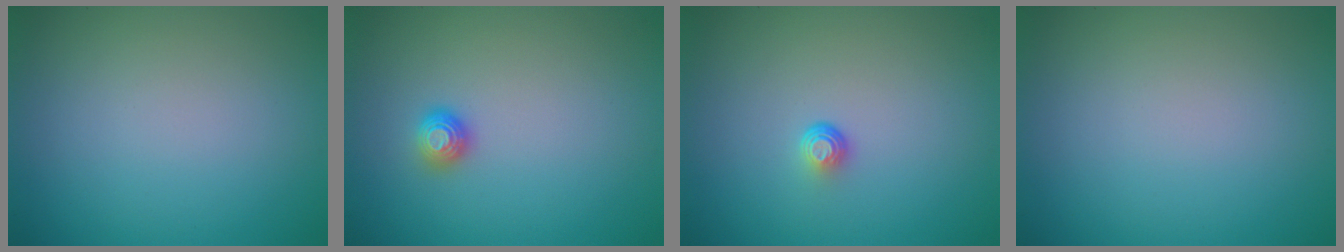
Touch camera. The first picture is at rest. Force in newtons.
{"total": 1.2, "press": 1.1, "slide": 0.4}
{"total": 1.0, "press": 0.6, "slide": 0.8}
{"total": 0.0}